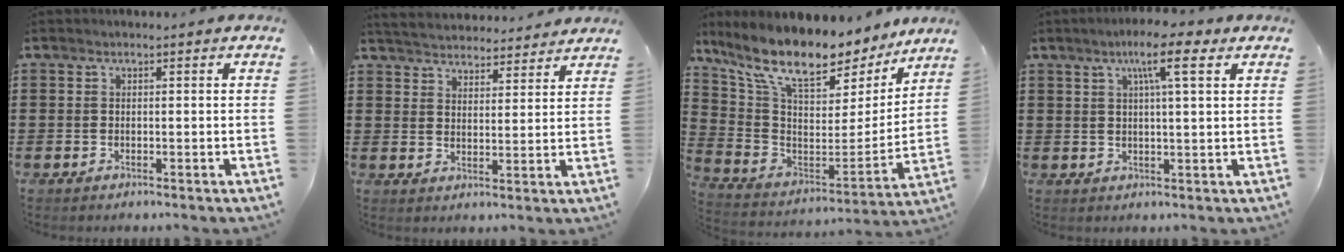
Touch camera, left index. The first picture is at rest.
{"total": 4.3, "force": [4.2, 0.4, 0.1], "torque": [-0.021, -0.024, 0.074]}
{"total": 12.1, "force": [9.7, 3.2, 6.5], "torque": [-0.165, -0.071, 0.167]}
{"total": 7.5, "force": [4.0, 1.0, 6.3], "torque": [-0.109, -0.002, 0.060]}